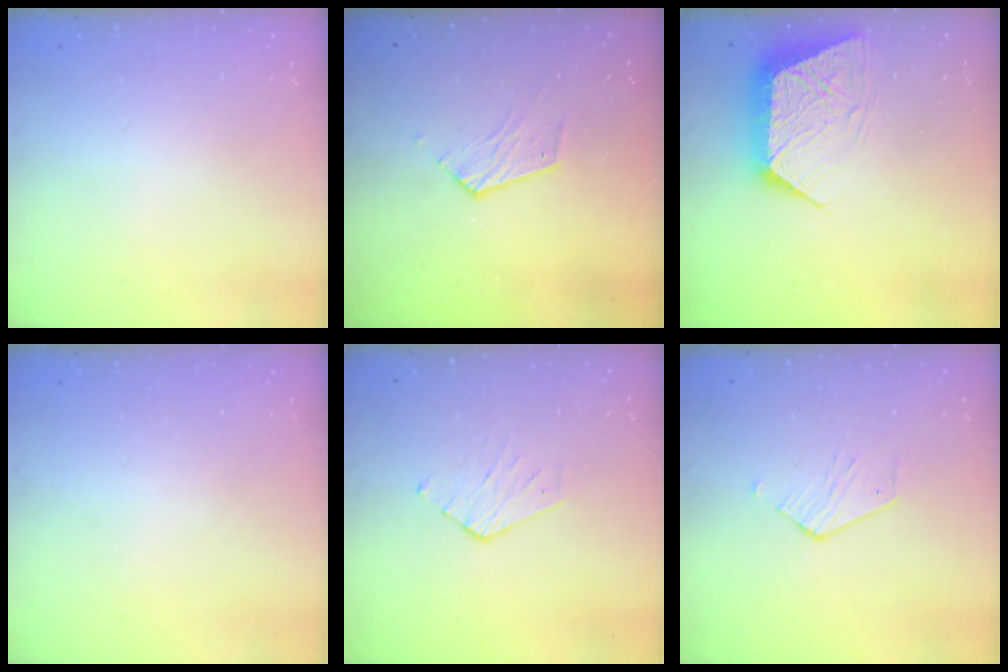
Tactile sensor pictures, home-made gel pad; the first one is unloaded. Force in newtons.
{"total": 5.7, "press": 5.7, "slide": 0.3}
{"total": 14.4, "press": 14.3, "slide": 1.0}
{"total": 0.0}
{"total": 3.4, "press": 3.4, "slide": 0.3}
{"total": 2.5, "press": 2.5, "slide": 0.2}